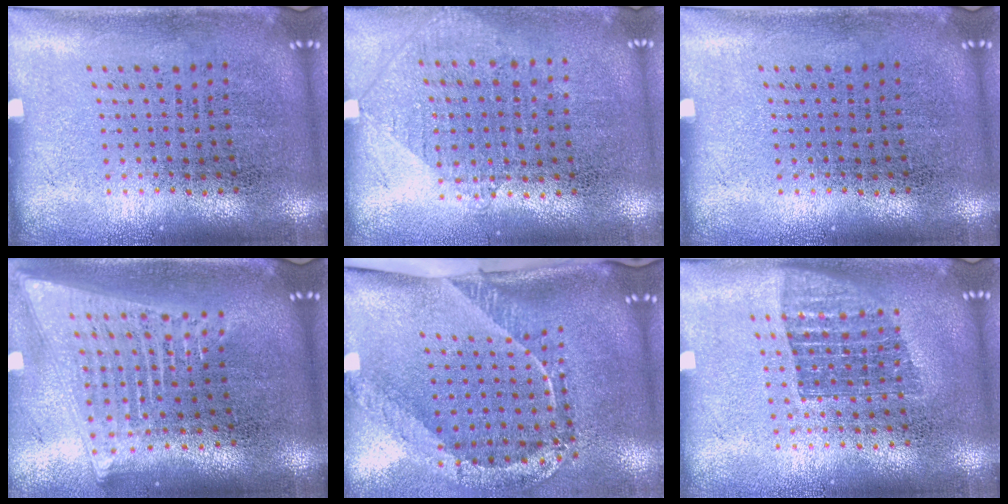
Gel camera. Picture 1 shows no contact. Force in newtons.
{"total": 0.9, "press": 0.9, "slide": 0.3}
{"total": 0.0}
{"total": 2.1, "press": 1.8, "slide": 1.0}
{"total": 2.6, "press": 1.7, "slide": 1.9}
{"total": 1.4, "press": 1.2, "slide": 0.7}